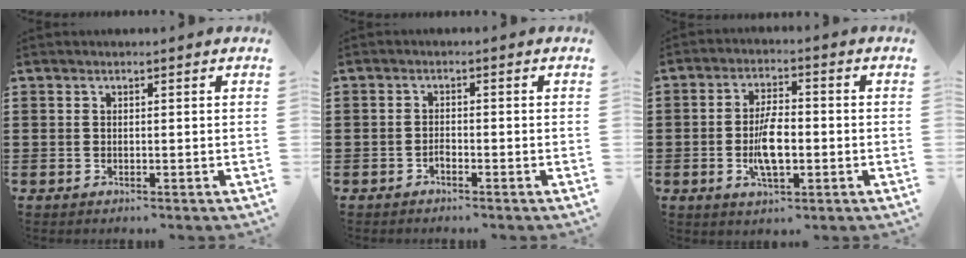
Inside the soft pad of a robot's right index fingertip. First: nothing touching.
{"total": 0.9, "force": [-0.9, 0.2, 0.3], "torque": [-0.010, -0.004, -0.016]}
{"total": 6.8, "force": [-1.2, 2.8, 6.1], "torque": [-0.124, 0.000, -0.025]}